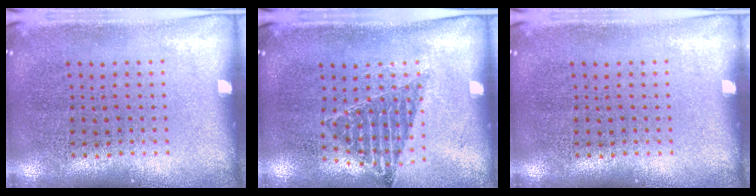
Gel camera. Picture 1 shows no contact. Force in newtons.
{"total": 0.9, "press": 0.9, "slide": 0.1}
{"total": 0.0}